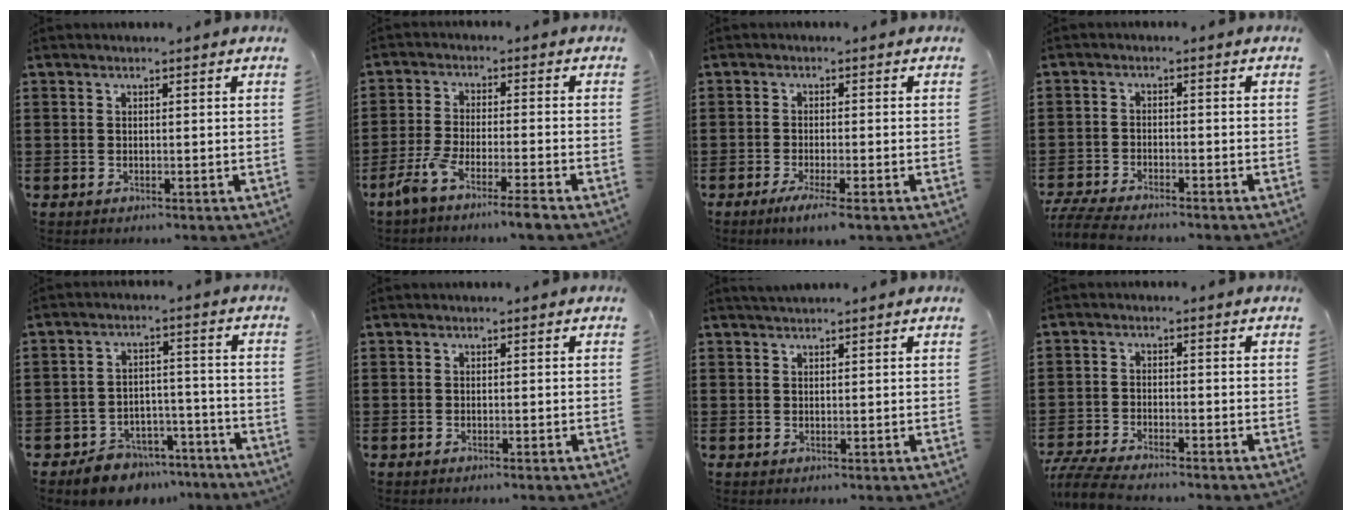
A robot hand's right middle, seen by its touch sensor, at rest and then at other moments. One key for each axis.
{"total": 5.7, "fx": -4.6, "fy": -0.3, "fz": 3.3, "tx": -0.073, "ty": -0.017, "tz": -0.090}
{"total": 2.9, "fx": -1.9, "fy": -0.2, "fz": 2.2, "tx": -0.044, "ty": -0.008, "tz": -0.034}
{"total": 4.5, "fx": -4.3, "fy": 0.3, "fz": 1.2, "tx": -0.040, "ty": -0.009, "tz": -0.089}
{"total": 6.2, "fx": -5.8, "fy": 2.0, "fz": 0.4, "tx": -0.005, "ty": 0.027, "tz": -0.114}
{"total": 0.0}
{"total": 1.3, "fx": 1.1, "fy": -0.1, "fz": 0.5, "tx": -0.012, "ty": 0.000, "tz": 0.021}
{"total": 5.1, "fx": -4.8, "fy": 0.3, "fz": 1.5, "tx": -0.044, "ty": -0.008, "tz": -0.098}